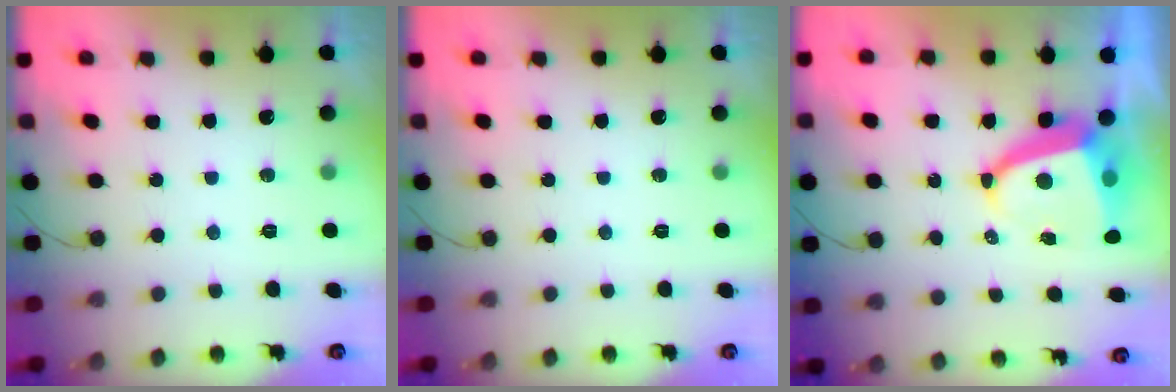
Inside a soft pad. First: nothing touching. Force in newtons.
{"total": 0.0}
{"total": 8.7, "press": 8.6, "slide": 1.2}